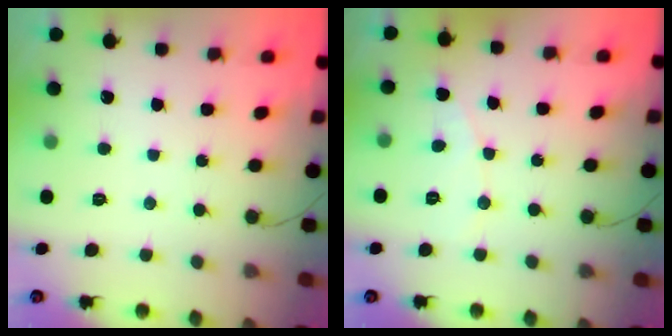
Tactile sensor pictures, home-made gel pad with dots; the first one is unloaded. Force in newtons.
{"total": 3.3, "press": 3.3, "slide": 0.3}